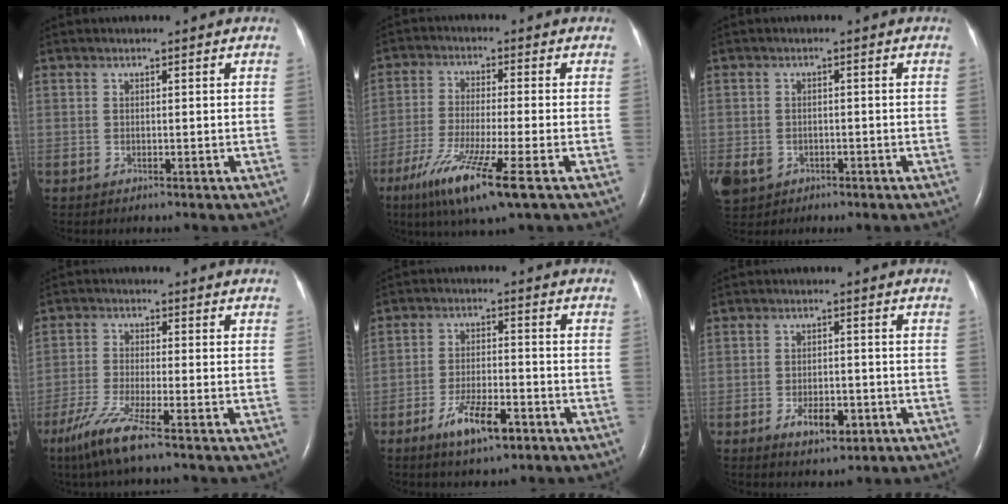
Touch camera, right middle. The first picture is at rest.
{"total": 11.2, "force": [-5.9, 0.1, 9.5], "torque": [-0.187, -0.035, -0.105]}
{"total": 5.4, "force": [-2.6, 4.4, 1.9], "torque": [-0.052, 0.002, -0.035]}
{"total": 6.8, "force": [-4.4, -0.1, 5.1], "torque": [-0.109, -0.021, -0.090]}
{"total": 7.2, "force": [-4.2, 1.9, 5.6], "torque": [-0.109, -0.007, -0.070]}
{"total": 4.6, "force": [-2.1, 2.0, 3.5], "torque": [-0.061, -0.002, -0.026]}